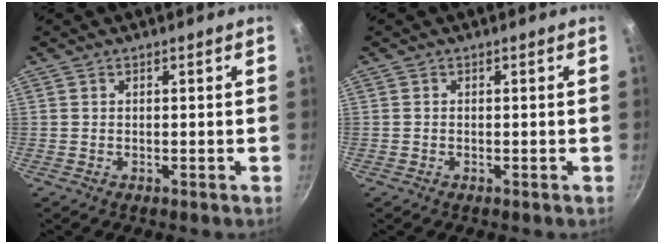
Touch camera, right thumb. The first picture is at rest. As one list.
[{"total": 0.0}]